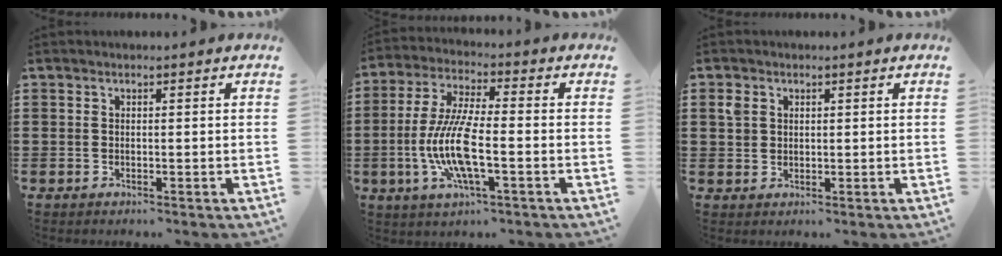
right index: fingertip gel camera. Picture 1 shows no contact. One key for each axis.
{"total": 10.4, "fx": -2.8, "fy": 2.7, "fz": 9.6, "tx": -0.213, "ty": -0.015, "tz": -0.058}
{"total": 2.2, "fx": 1.0, "fy": 1.7, "fz": 0.9, "tx": -0.022, "ty": 0.008, "tz": 0.019}